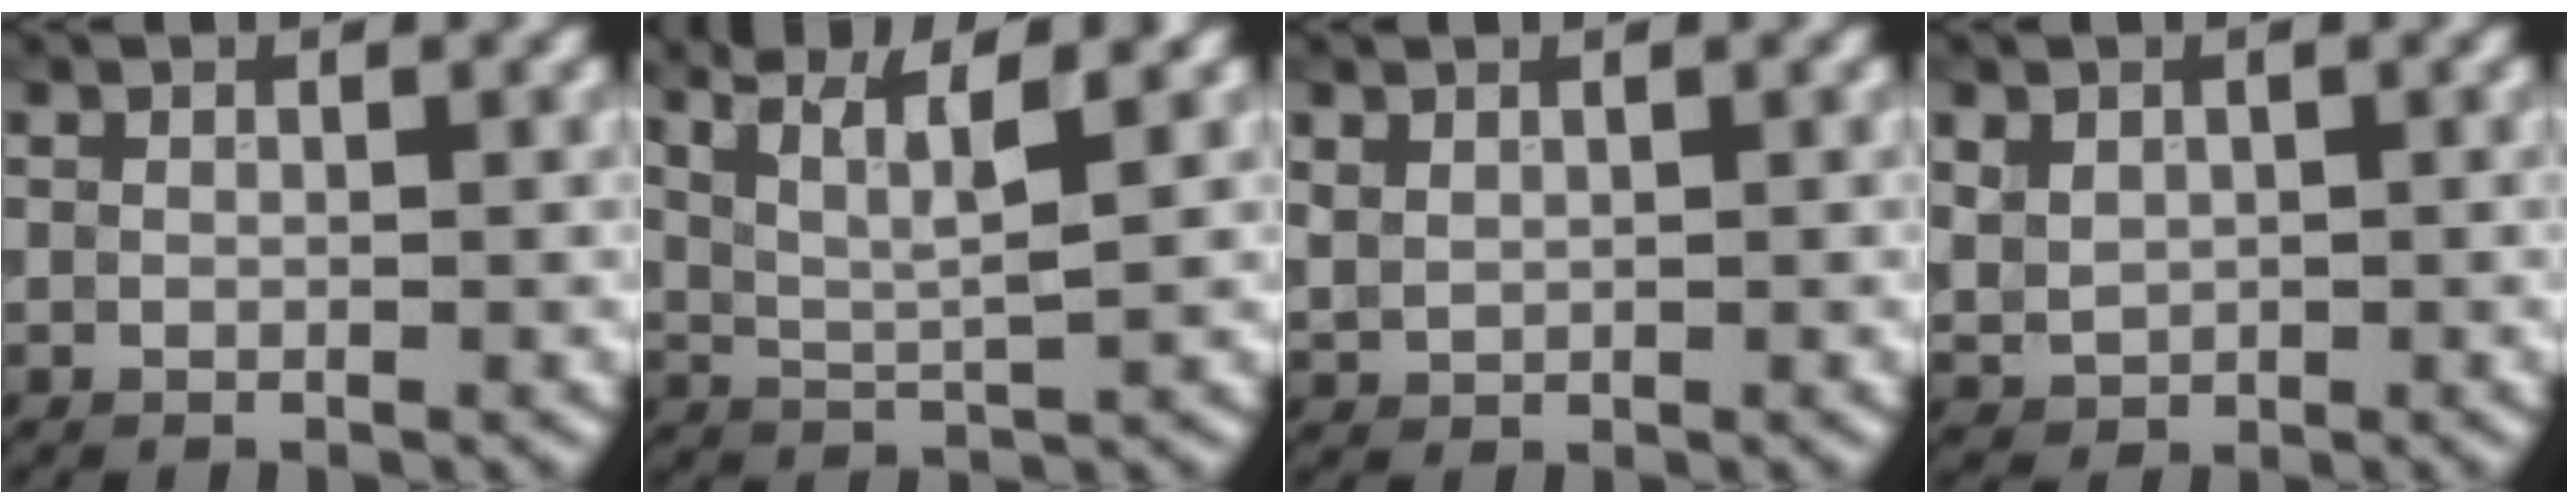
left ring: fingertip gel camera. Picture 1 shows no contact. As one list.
[{"total": 5.3, "force": [3.1, 1.2, 4.1], "torque": [-0.079, 0.009, 0.050]}, {"total": 1.1, "force": [0.7, 0.7, 0.6], "torque": [-0.015, -0.001, 0.019]}, {"total": 2.1, "force": [0.5, 1.7, 1.1], "torque": [-0.027, -0.004, 0.011]}]